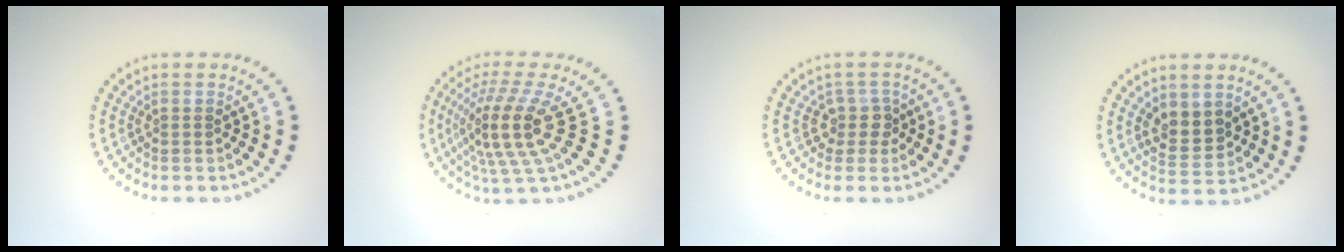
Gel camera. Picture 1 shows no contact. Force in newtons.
{"total": 5.3, "press": 3.9, "slide": 3.7}
{"total": 1.8, "press": 1.3, "slide": 1.3}
{"total": 2.8, "press": 2.7, "slide": 0.9}